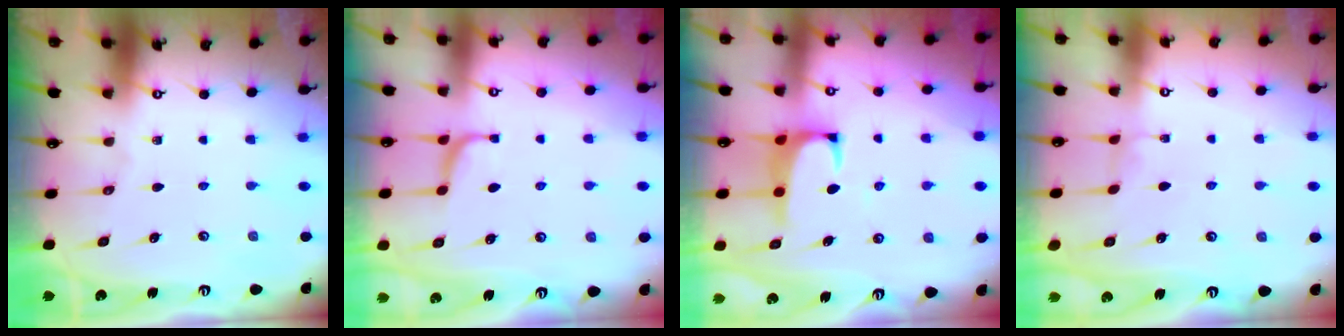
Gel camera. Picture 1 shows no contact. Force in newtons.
{"total": 3.9, "press": 3.9, "slide": 0.3}
{"total": 1.4, "press": 1.3, "slide": 0.5}
{"total": 2.6, "press": 2.6, "slide": 0.2}